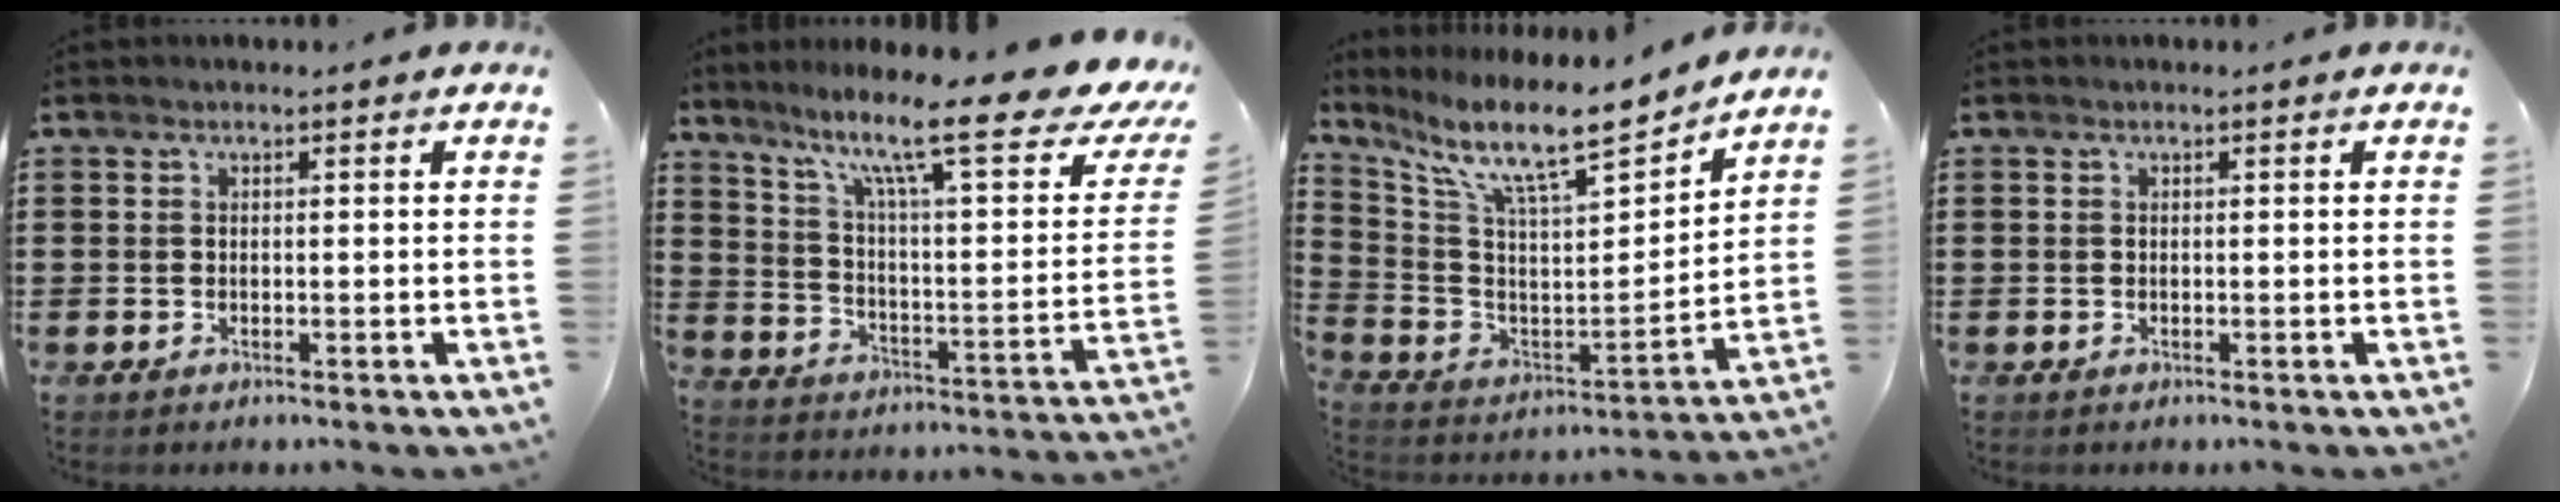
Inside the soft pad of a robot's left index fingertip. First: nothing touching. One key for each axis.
{"total": 15.9, "fx": 10.6, "fy": 2.3, "fz": 11.6, "tx": -0.211, "ty": -0.062, "tz": 0.163}
{"total": 10.8, "fx": 8.6, "fy": 1.6, "fz": 6.3, "tx": -0.141, "ty": -0.060, "tz": 0.136}
{"total": 0.0}